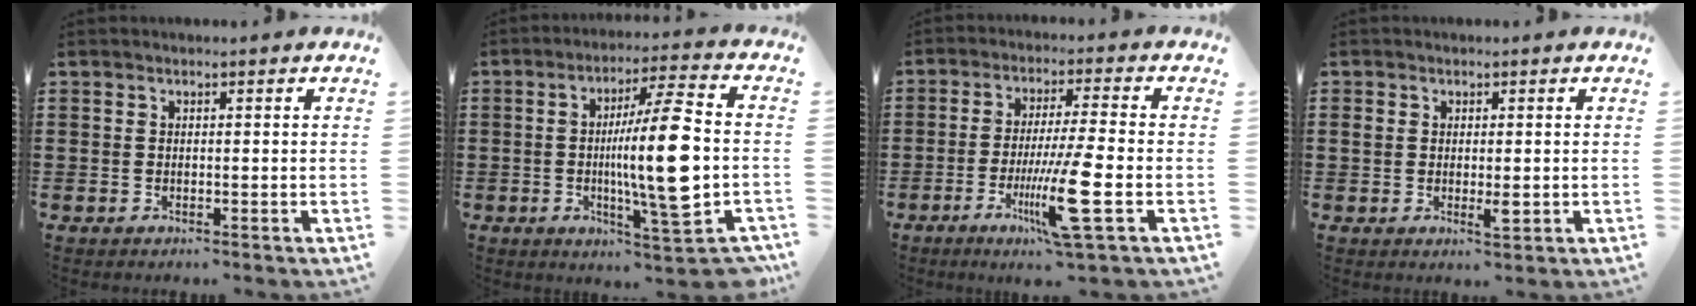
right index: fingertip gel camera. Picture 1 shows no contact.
{"total": 14.1, "force": [-1.5, 2.3, 13.8], "torque": [-0.222, -0.012, -0.032]}
{"total": 11.2, "force": [-3.9, 0.2, 10.5], "torque": [-0.206, -0.020, -0.075]}
{"total": 2.8, "force": [-0.2, 1.4, 2.4], "torque": [-0.044, 0.002, -0.003]}